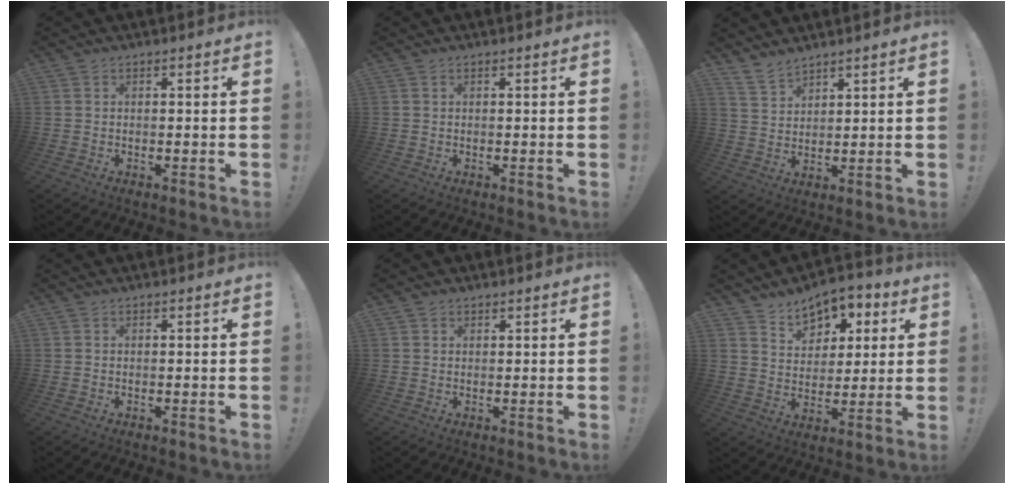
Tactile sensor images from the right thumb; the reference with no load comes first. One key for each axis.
{"total": 0.0}
{"total": 5.9, "fx": 5.2, "fy": 2.4, "fz": 1.4, "tx": -0.035, "ty": -0.031, "tz": 0.104}
{"total": 0.0}
{"total": 1.0, "fx": 0.9, "fy": 0.6, "fz": 0.1, "tx": 0.001, "ty": -0.002, "tz": 0.016}
{"total": 9.0, "fx": 5.9, "fy": 6.2, "fz": 2.8, "tx": -0.043, "ty": -0.041, "tz": 0.114}